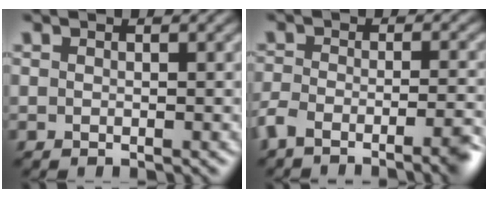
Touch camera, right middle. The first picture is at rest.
{"total": 6.7, "force": [-4.7, 1.9, 4.3], "torque": [-0.077, -0.016, -0.082]}